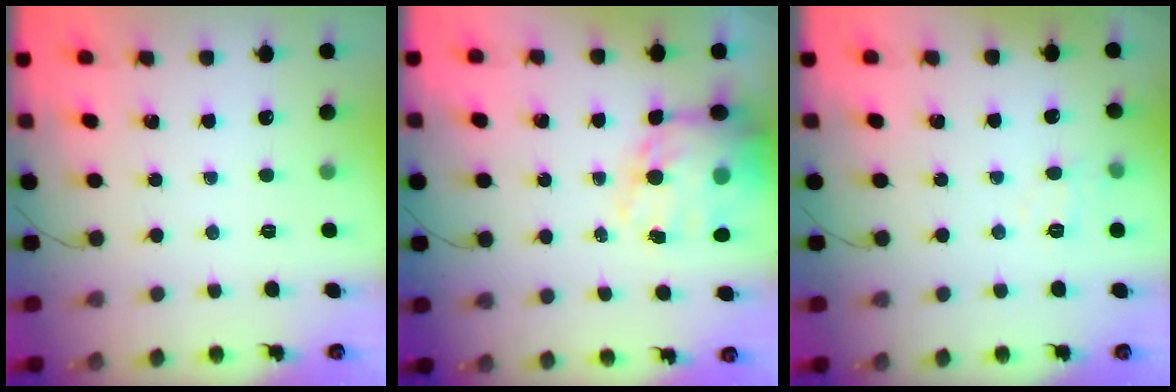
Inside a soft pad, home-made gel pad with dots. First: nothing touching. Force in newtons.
{"total": 18.0, "press": 17.5, "slide": 4.0}
{"total": 5.1, "press": 4.9, "slide": 1.7}